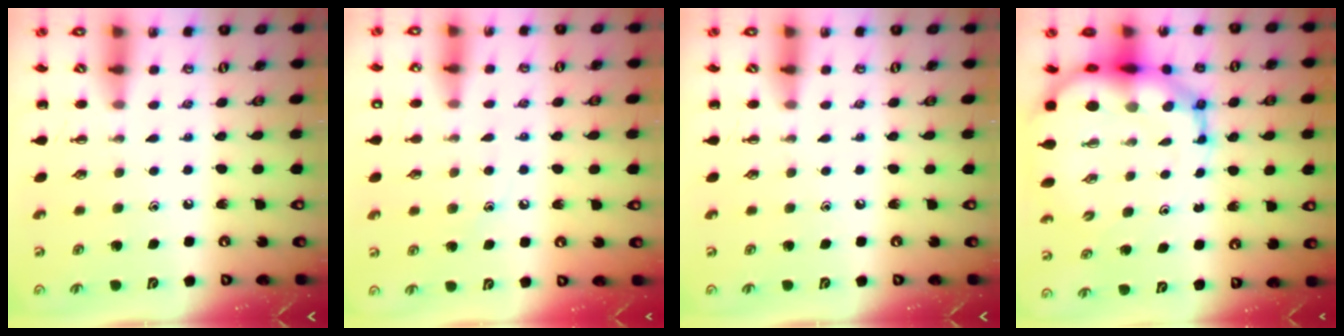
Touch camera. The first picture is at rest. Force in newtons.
{"total": 8.7, "press": 8.5, "slide": 1.7}
{"total": 0.0}
{"total": 14.3, "press": 13.8, "slide": 4.0}